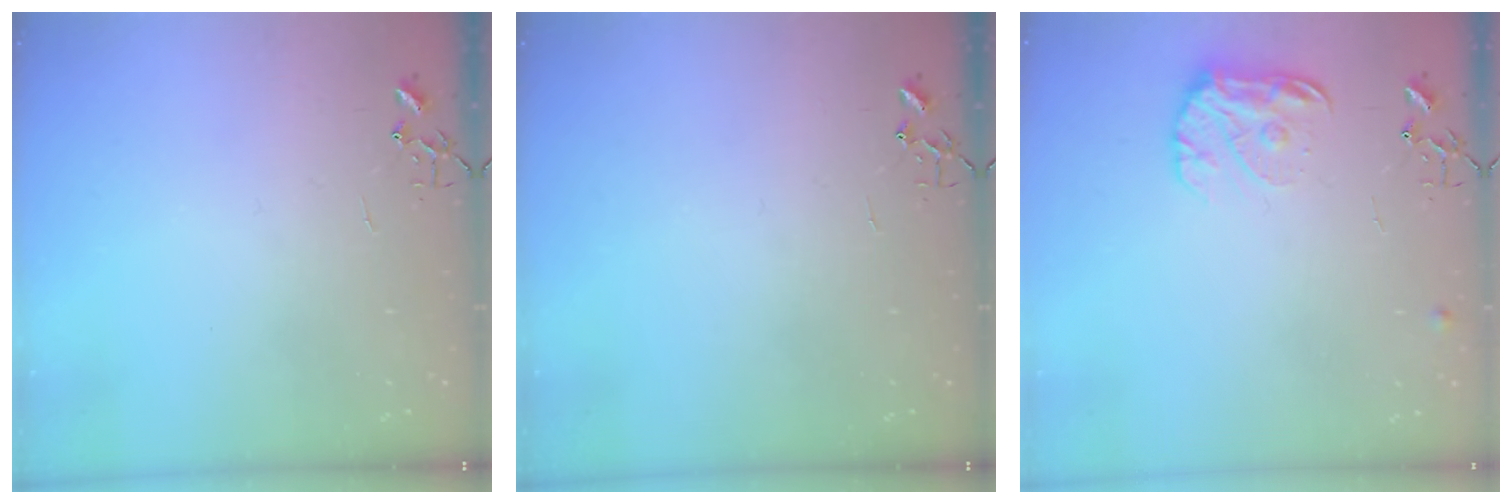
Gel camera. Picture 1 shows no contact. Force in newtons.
{"total": 0.0}
{"total": 11.5, "press": 11.5, "slide": 0.6}